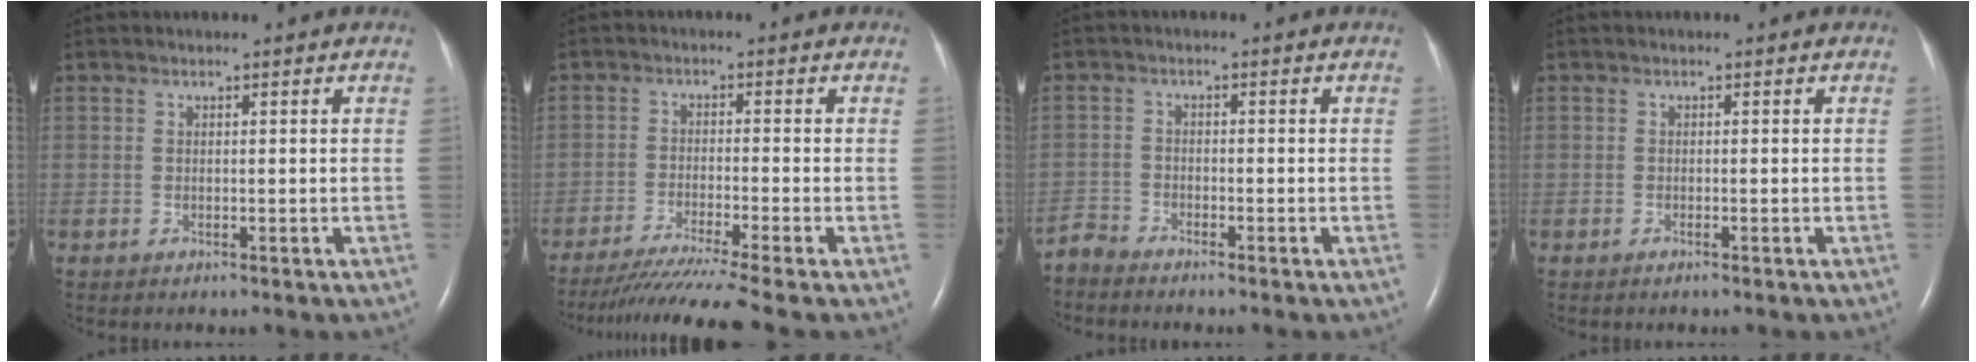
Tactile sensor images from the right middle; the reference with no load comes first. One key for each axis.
{"total": 10.8, "fx": -9.0, "fy": -2.6, "fz": 5.4, "tx": -0.075, "ty": -0.039, "tz": -0.144}
{"total": 2.5, "fx": -2.5, "fy": -0.2, "fz": -0.4, "tx": 0.010, "ty": -0.016, "tz": -0.051}
{"total": 0.5, "fx": -0.3, "fy": -0.2, "fz": 0.4, "tx": -0.012, "ty": -0.003, "tz": -0.004}